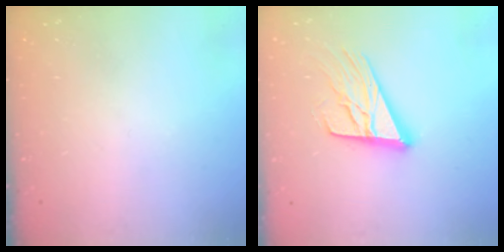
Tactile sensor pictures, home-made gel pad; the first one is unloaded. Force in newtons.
{"total": 18.2, "press": 17.7, "slide": 4.2}